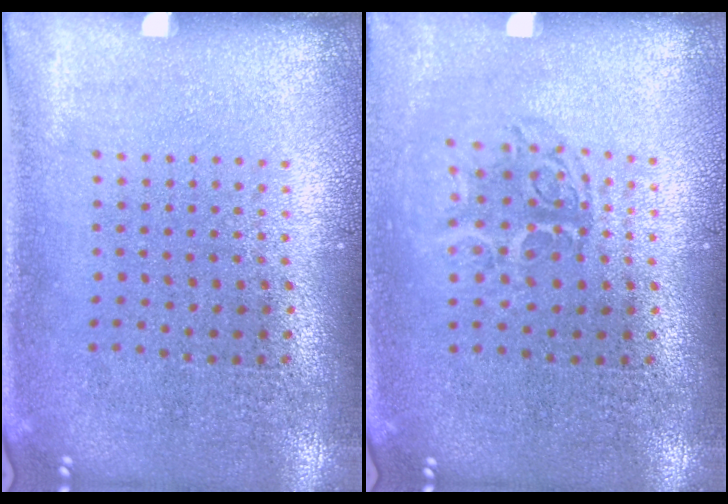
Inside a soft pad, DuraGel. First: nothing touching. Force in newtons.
{"total": 1.2, "press": 1.1, "slide": 0.6}